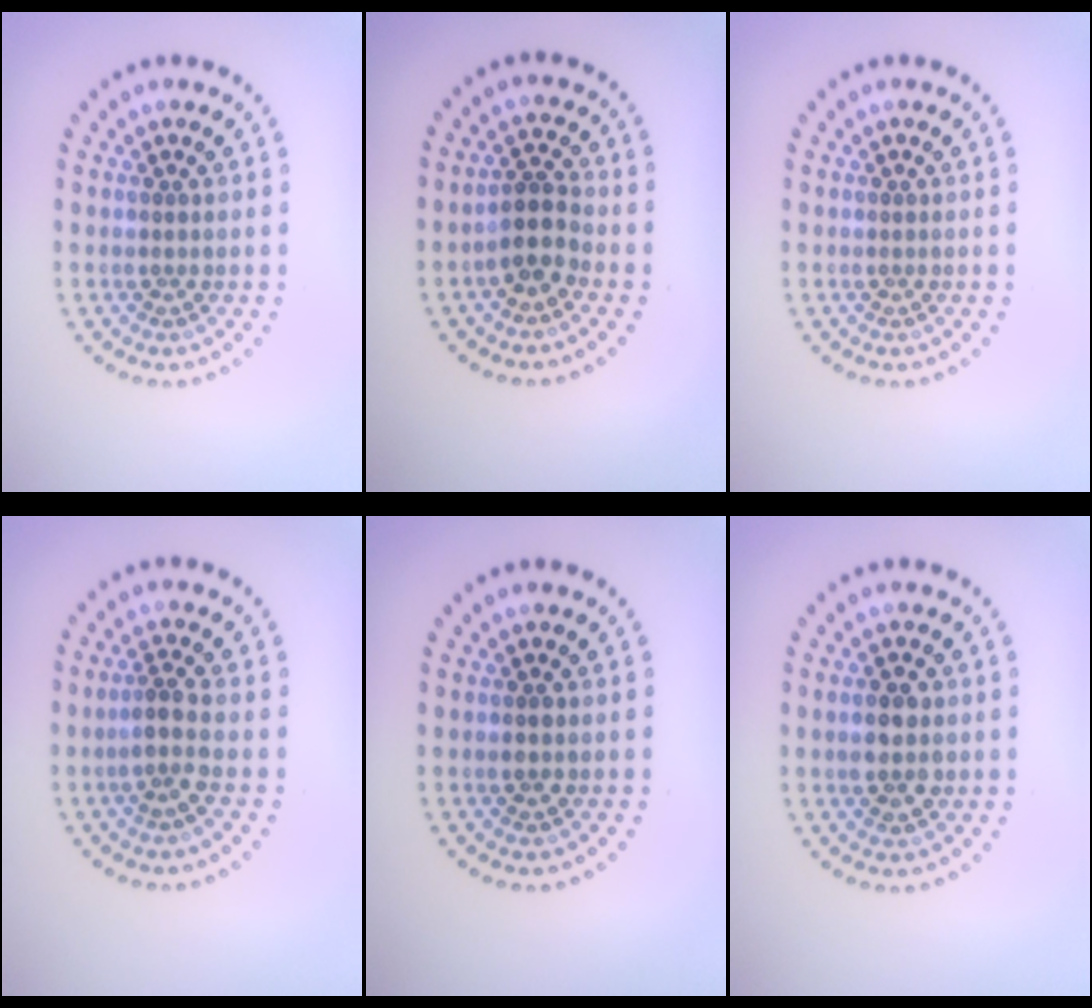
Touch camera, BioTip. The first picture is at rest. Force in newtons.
{"total": 2.7, "press": 2.3, "slide": 1.4}
{"total": 0.0}
{"total": 2.3, "press": 1.8, "slide": 1.5}
{"total": 1.1, "press": 1.1, "slide": 0.1}
{"total": 3.6, "press": 3.6, "slide": 0.2}